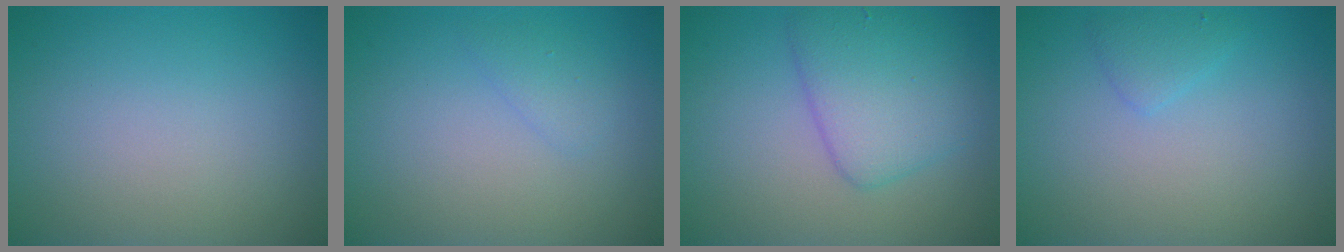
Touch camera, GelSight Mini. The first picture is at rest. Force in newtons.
{"total": 1.1, "press": 1.1, "slide": 0.0}
{"total": 4.6, "press": 4.6, "slide": 0.1}
{"total": 1.3, "press": 1.3, "slide": 0.1}